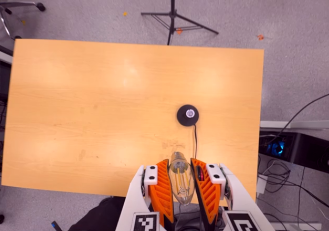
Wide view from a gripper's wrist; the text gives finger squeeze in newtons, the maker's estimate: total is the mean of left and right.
{"total": 19.6, "left": 19.9, "right": 19.3}